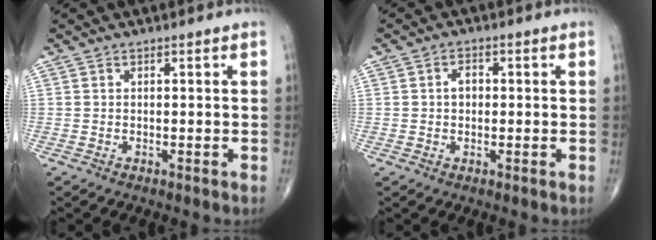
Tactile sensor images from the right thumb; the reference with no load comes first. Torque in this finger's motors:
{"motor_torque": [0.17, 0.01, 0.00, -0.07, 0.01]}